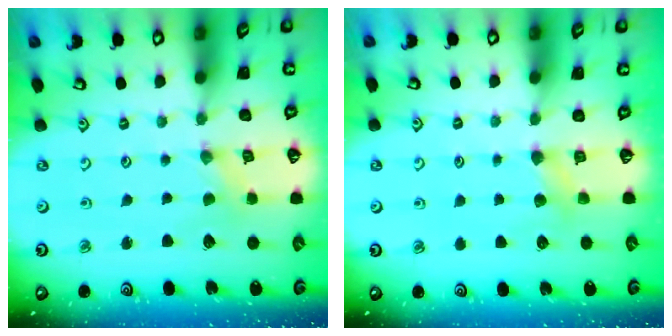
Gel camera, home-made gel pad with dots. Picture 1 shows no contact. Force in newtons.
{"total": 3.8, "press": 3.7, "slide": 0.7}